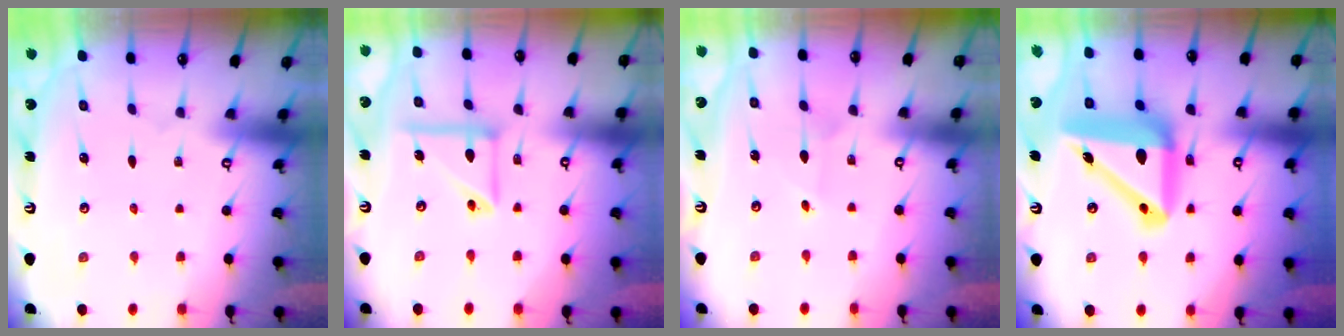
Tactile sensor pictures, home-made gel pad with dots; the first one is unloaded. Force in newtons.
{"total": 12.6, "press": 12.5, "slide": 1.7}
{"total": 3.0, "press": 2.9, "slide": 0.3}
{"total": 18.6, "press": 18.3, "slide": 2.8}